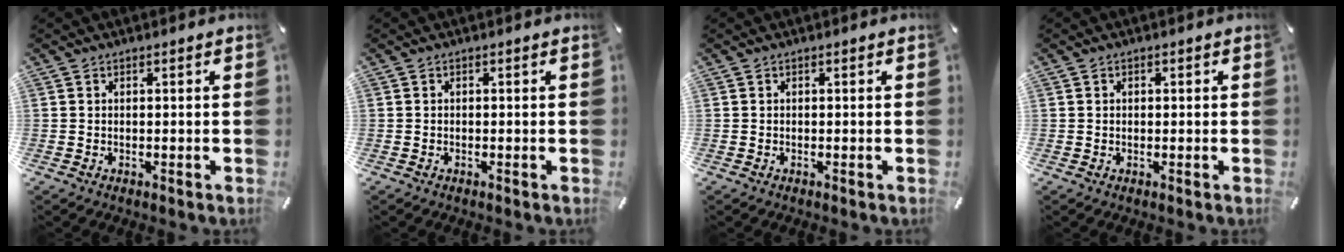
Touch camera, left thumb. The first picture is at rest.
{"total": 0.0}
{"total": 0.0}
{"total": 0.7, "force": [0.0, 0.6, 0.3], "torque": [-0.005, 0.004, -0.001]}